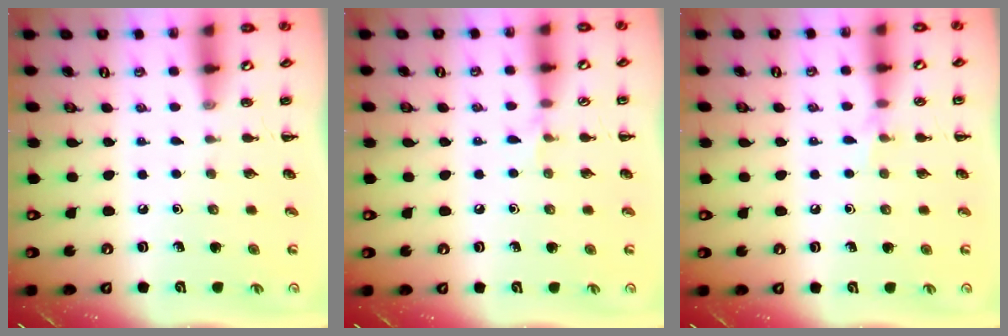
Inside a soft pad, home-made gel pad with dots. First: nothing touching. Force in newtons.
{"total": 4.3, "press": 4.0, "slide": 1.6}
{"total": 4.8, "press": 4.6, "slide": 1.3}